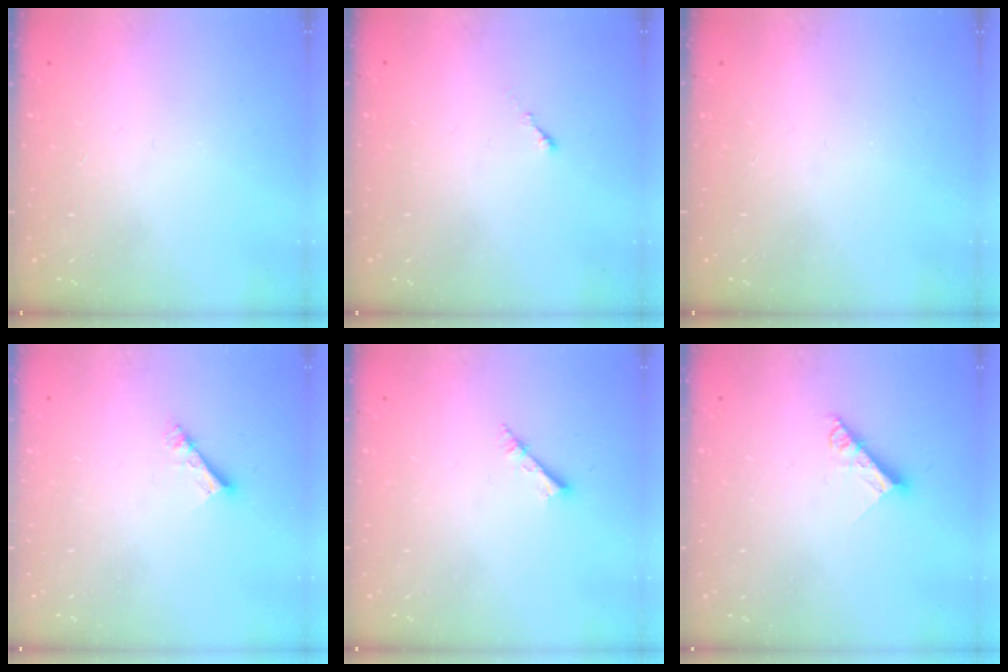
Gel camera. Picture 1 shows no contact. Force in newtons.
{"total": 0.0}
{"total": 0.0}
{"total": 4.6, "press": 4.6, "slide": 0.4}
{"total": 2.6, "press": 2.6, "slide": 0.3}
{"total": 7.9, "press": 7.9, "slide": 0.8}